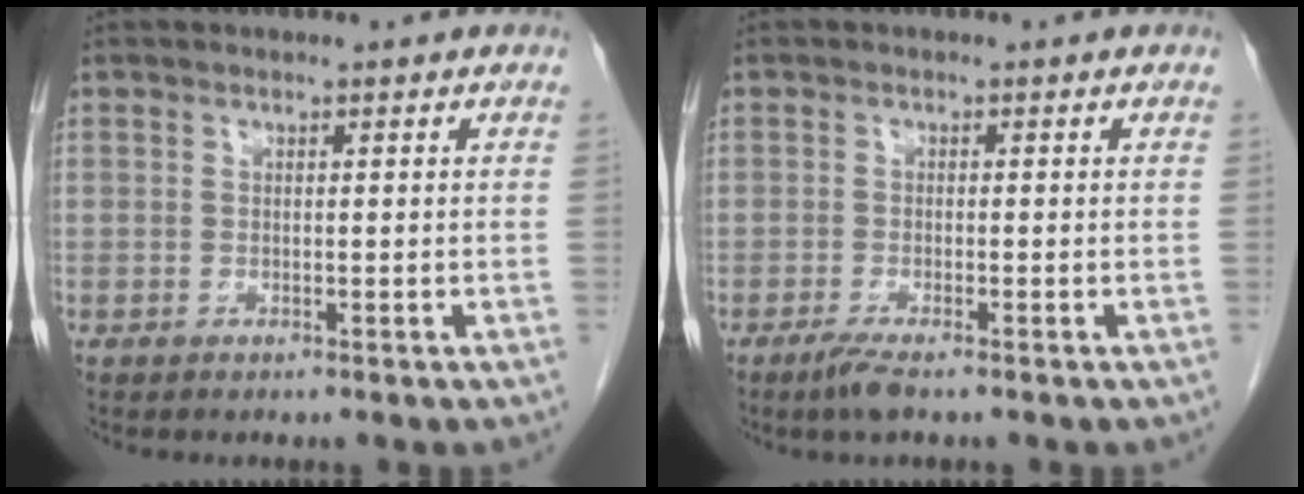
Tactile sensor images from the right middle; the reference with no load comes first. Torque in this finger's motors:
{"motor_torque": [0.76, -0.35, 0.04, 0.04]}